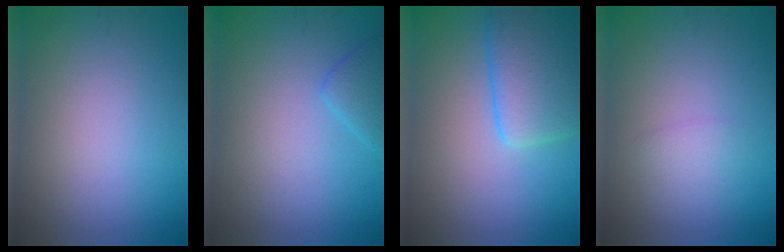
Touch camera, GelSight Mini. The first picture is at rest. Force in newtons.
{"total": 1.6, "press": 1.6, "slide": 0.0}
{"total": 5.9, "press": 5.9, "slide": 0.5}
{"total": 1.2, "press": 1.2, "slide": 0.2}